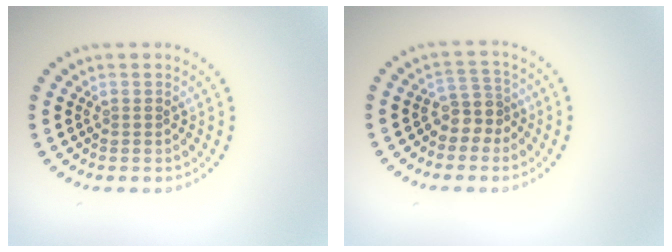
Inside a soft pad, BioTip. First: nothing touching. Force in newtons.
{"total": 2.5, "press": 2.1, "slide": 1.5}